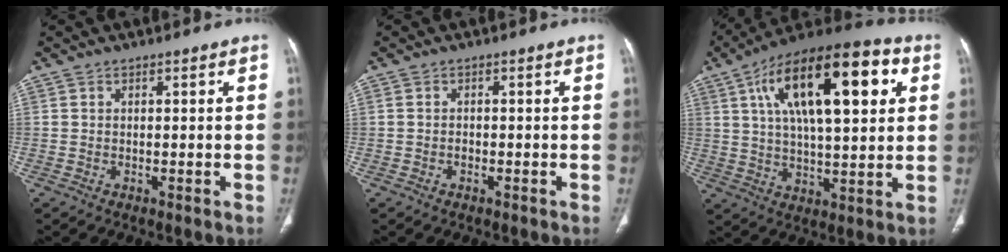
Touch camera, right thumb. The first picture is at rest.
{"total": 0.9, "force": [-0.4, 0.7, 0.4], "torque": [-0.007, 0.002, -0.006]}
{"total": 24.9, "force": [8.3, 9.8, 21.3], "torque": [-0.335, 0.011, 0.127]}